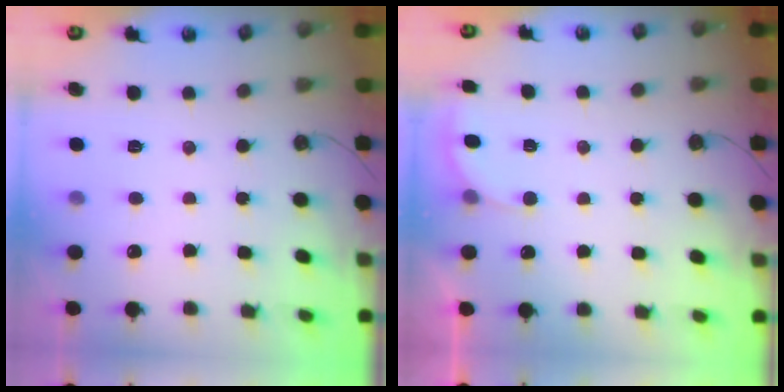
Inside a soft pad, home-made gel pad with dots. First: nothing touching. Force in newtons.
{"total": 3.0, "press": 3.0, "slide": 0.7}